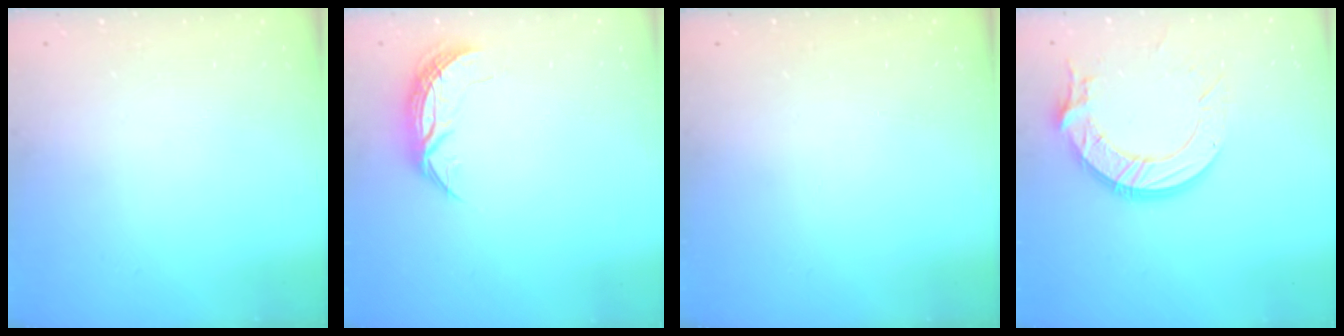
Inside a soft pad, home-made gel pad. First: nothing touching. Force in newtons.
{"total": 7.1, "press": 7.1, "slide": 0.4}
{"total": 0.0}
{"total": 13.5, "press": 13.4, "slide": 1.6}